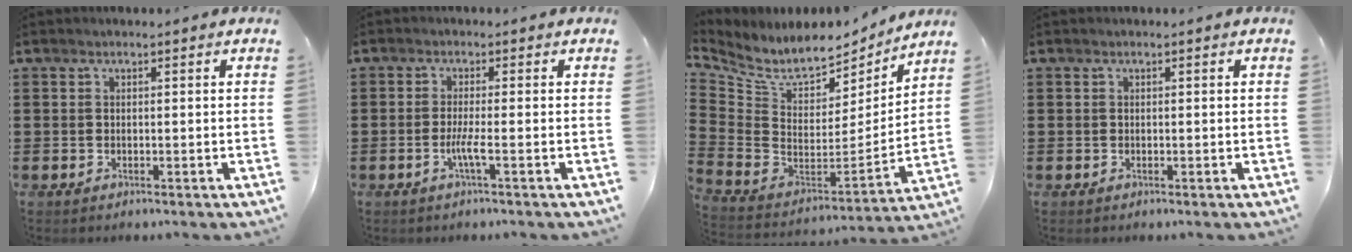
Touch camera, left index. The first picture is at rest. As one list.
[{"total": 3.2, "force": [-1.2, 0.0, 3.0], "torque": [-0.067, -0.010, -0.027]}, {"total": 7.0, "force": [5.8, 2.9, 2.5], "torque": [-0.087, -0.053, 0.102]}, {"total": 0.0}]